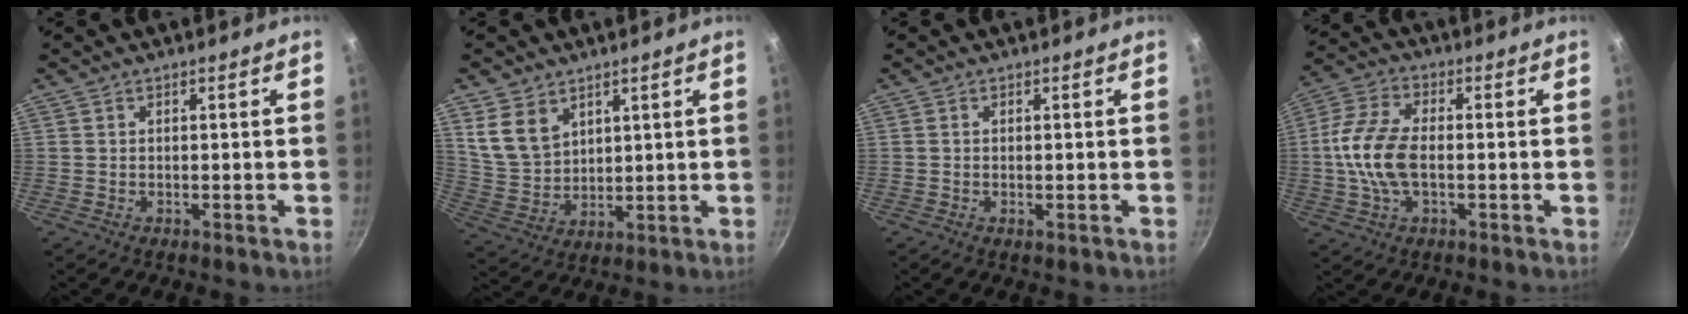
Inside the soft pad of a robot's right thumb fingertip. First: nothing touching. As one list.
[{"total": 8.6, "force": [4.5, 6.0, 4.2], "torque": [-0.063, -0.021, 0.103]}, {"total": 0.9, "force": [-0.2, 0.1, 0.8], "torque": [-0.018, -0.001, -0.006]}, {"total": 11.5, "force": [-0.9, 6.3, 9.6], "torque": [-0.196, 0.023, -0.029]}]